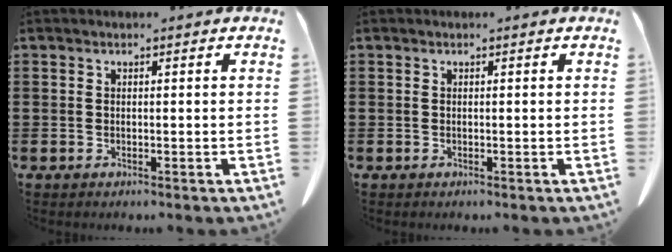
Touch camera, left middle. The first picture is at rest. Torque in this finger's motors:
{"motor_torque": [-0.04, 0.04, 0.00, -0.01]}